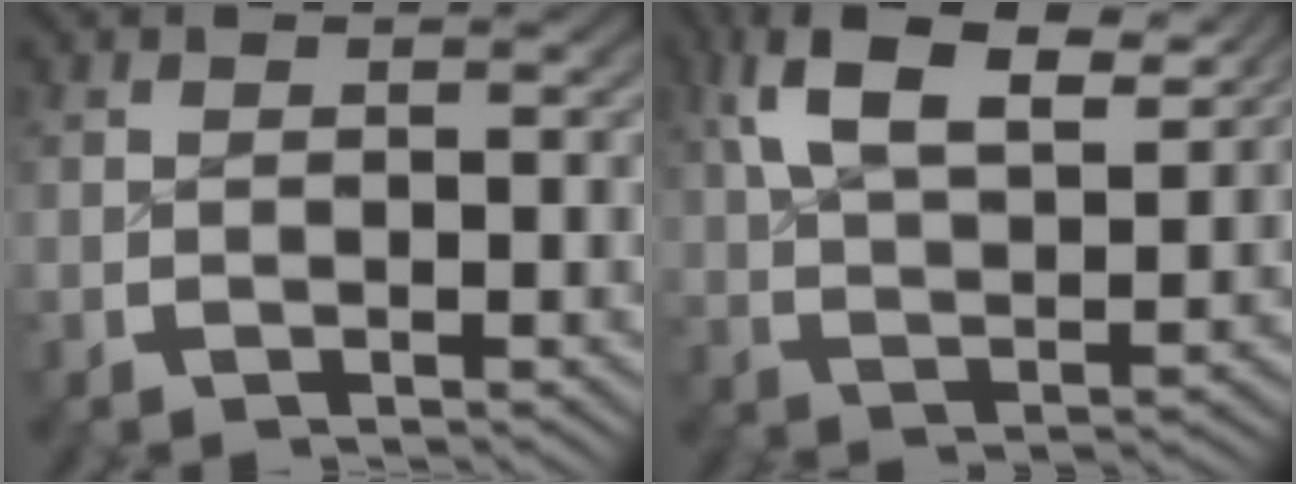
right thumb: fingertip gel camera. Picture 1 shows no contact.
{"total": 7.7, "force": [4.8, 2.9, 5.3], "torque": [-0.099, 0.010, 0.083]}